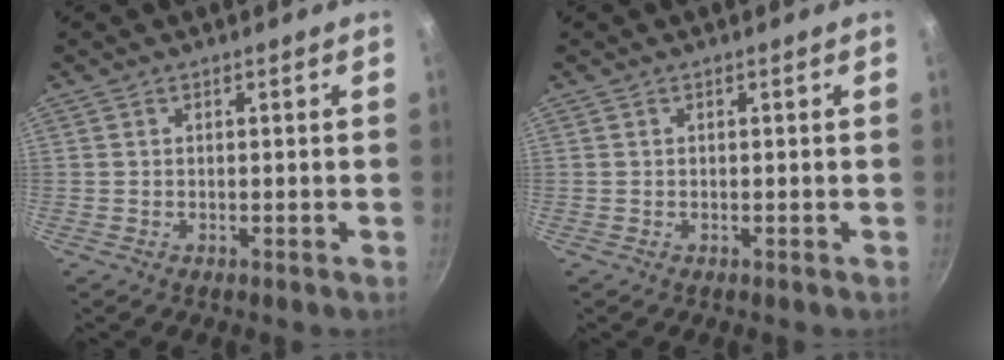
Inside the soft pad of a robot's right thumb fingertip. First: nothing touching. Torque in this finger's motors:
{"motor_torque": [-0.30, 0.12, -0.27, 0.08, -0.02]}